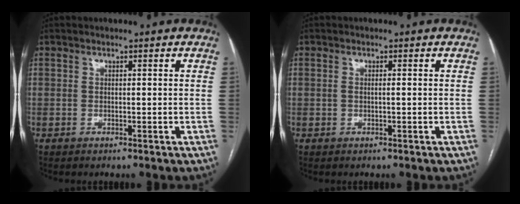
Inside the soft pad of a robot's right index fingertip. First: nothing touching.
{"total": 0.9, "force": [-0.1, 0.2, 0.8], "torque": [-0.020, 0.003, 0.000]}